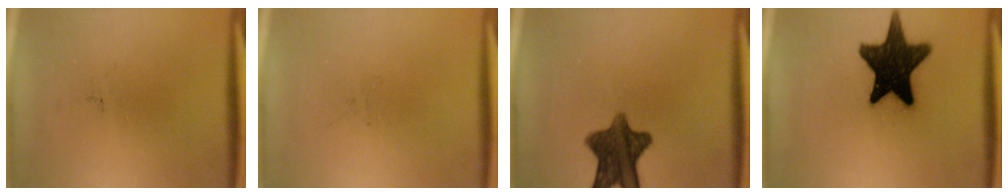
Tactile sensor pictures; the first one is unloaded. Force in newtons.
{"total": 0.0}
{"total": 10.4}
{"total": 17.0}